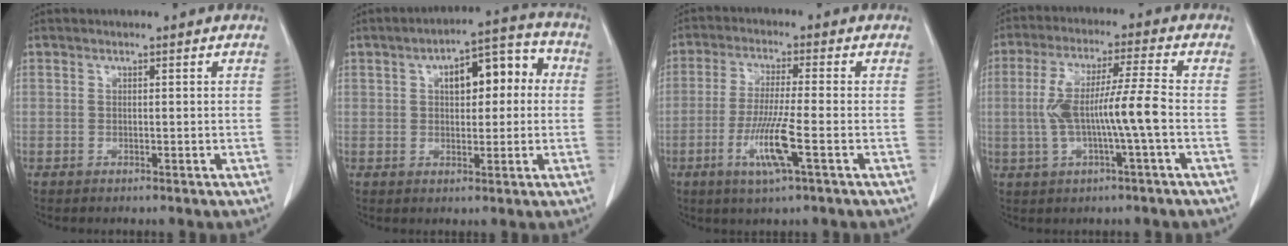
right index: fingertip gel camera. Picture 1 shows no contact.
{"total": 9.5, "force": [1.8, 4.1, 8.3], "torque": [-0.111, 0.044, 0.025]}
{"total": 8.1, "force": [-3.0, -0.3, 7.6], "torque": [-0.152, -0.016, -0.058]}
{"total": 9.6, "force": [-1.3, 0.0, 9.5], "torque": [-0.188, 0.016, -0.025]}